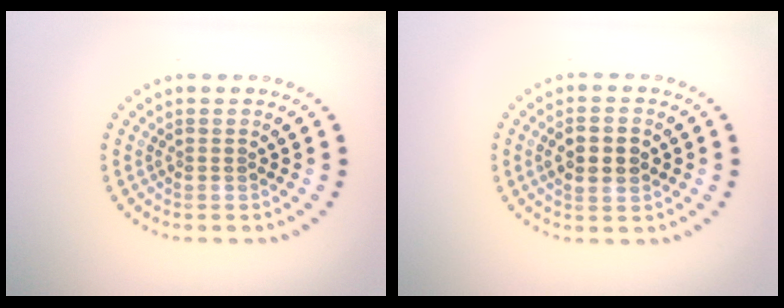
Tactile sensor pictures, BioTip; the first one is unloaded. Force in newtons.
{"total": 2.9, "press": 2.9, "slide": 0.1}